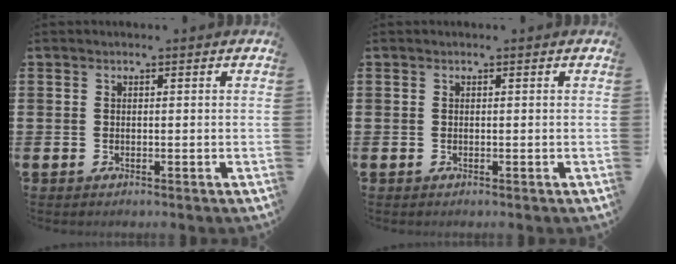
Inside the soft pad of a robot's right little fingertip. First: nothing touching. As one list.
[{"total": 0.0}]